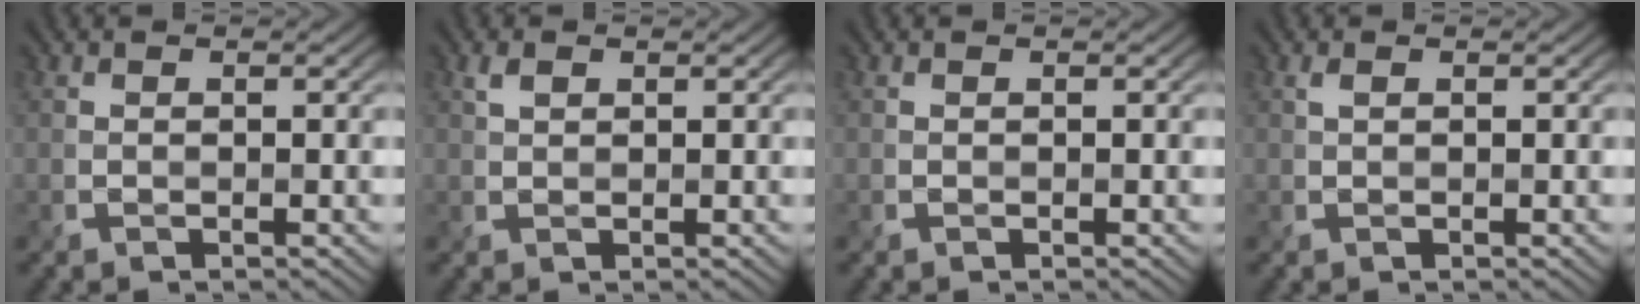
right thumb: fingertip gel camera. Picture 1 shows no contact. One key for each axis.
{"total": 1.2, "fx": 0.6, "fy": 0.7, "fz": 0.7, "tx": -0.018, "ty": 0.001, "tz": 0.013}
{"total": 0.0}
{"total": 0.5, "fx": 0.2, "fy": 0.2, "fz": 0.5, "tx": -0.014, "ty": 0.000, "tz": 0.005}